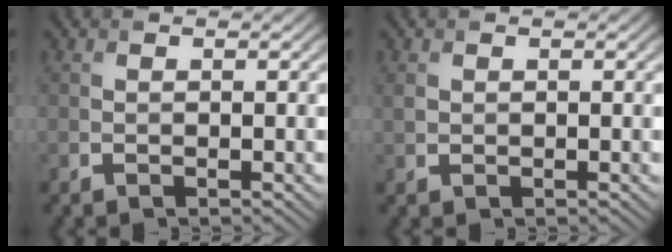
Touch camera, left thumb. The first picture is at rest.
{"total": 1.0, "force": [0.3, 0.8, 0.5], "torque": [-0.014, -0.002, 0.010]}